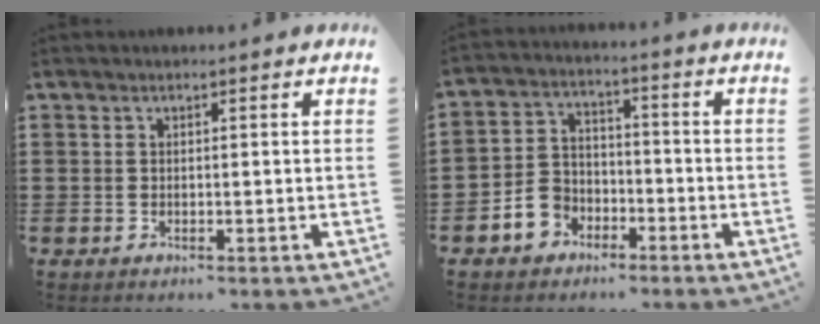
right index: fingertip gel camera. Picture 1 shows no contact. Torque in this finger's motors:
{"motor_torque": [1.49, 0.64, 0.14, 0.01]}